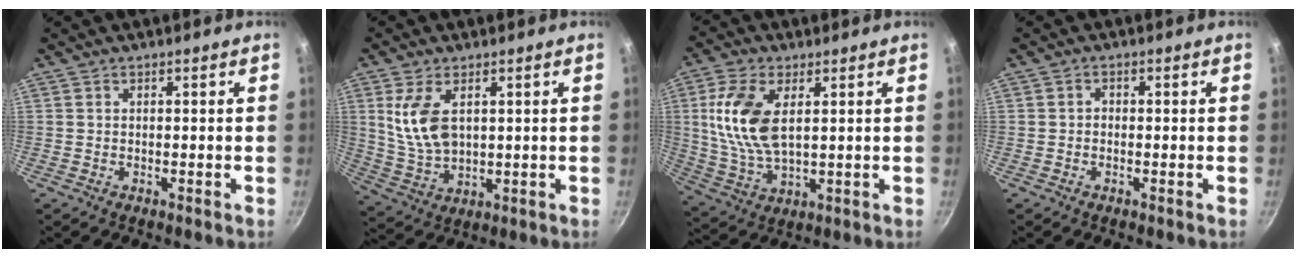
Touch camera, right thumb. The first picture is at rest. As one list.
[{"total": 5.5, "force": [2.0, 2.4, 4.5], "torque": [-0.088, -0.020, 0.048]}, {"total": 12.9, "force": [2.9, 6.8, 10.6], "torque": [-0.210, -0.008, 0.062]}, {"total": 1.1, "force": [-0.3, 0.9, 0.5], "torque": [-0.008, 0.005, -0.006]}]